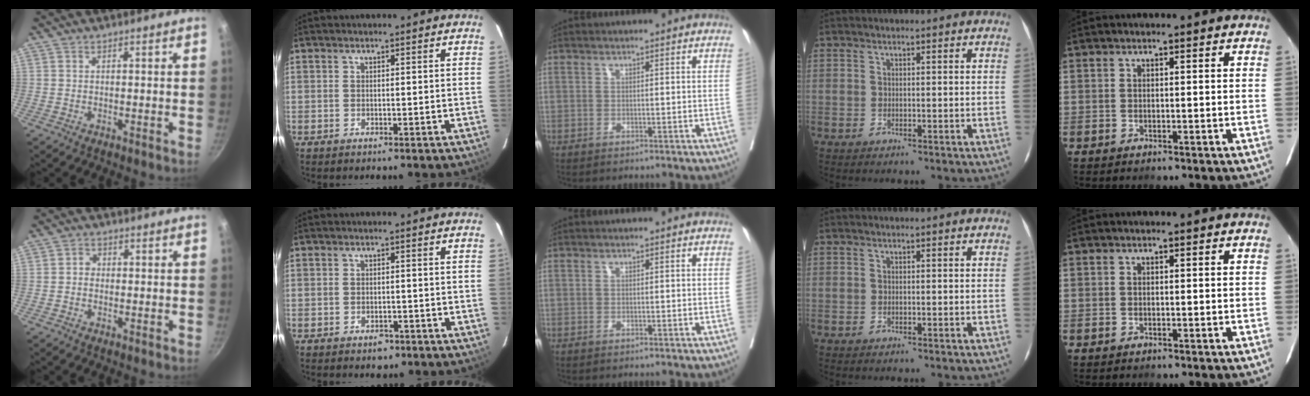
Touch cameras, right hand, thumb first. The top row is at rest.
{"thumb": {"total": 1.8, "force": [-0.2, 1.6, 0.8], "torque": [-0.001, 0.007, -0.010]}, "index": {"total": 2.1, "force": [-1.4, 1.3, 1.0], "torque": [-0.011, 0.002, -0.012]}}